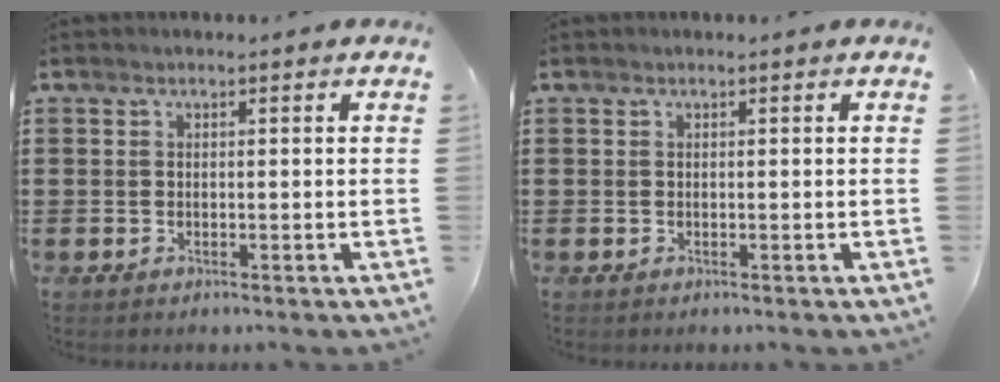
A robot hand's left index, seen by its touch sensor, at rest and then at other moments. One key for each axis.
{"total": 0.0}